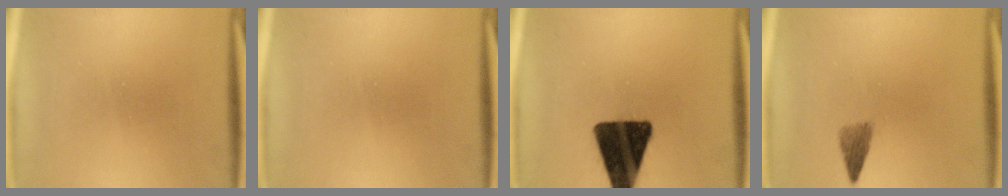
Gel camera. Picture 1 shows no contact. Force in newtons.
{"total": 0.0}
{"total": 17.1}
{"total": 2.2}